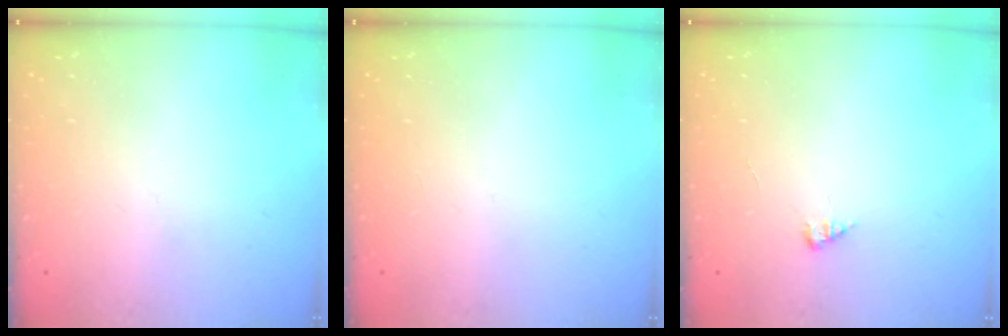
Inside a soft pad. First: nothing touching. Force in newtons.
{"total": 0.0}
{"total": 0.0}